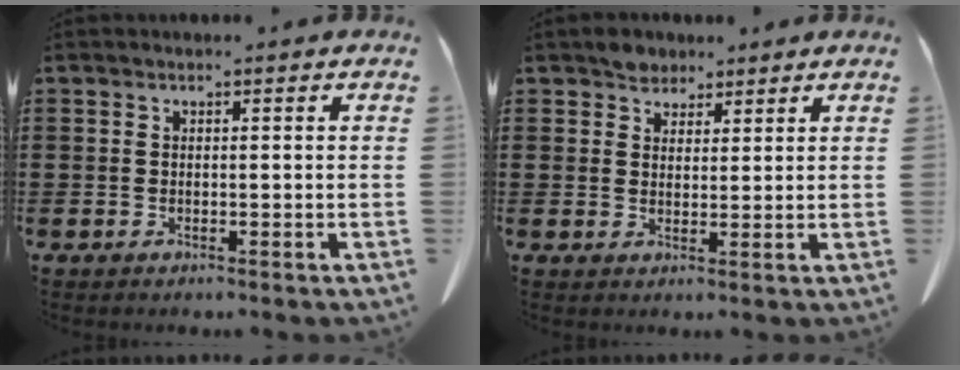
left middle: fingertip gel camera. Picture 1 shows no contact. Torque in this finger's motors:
{"motor_torque": [0.06, -0.05, 0.03, 0.02]}